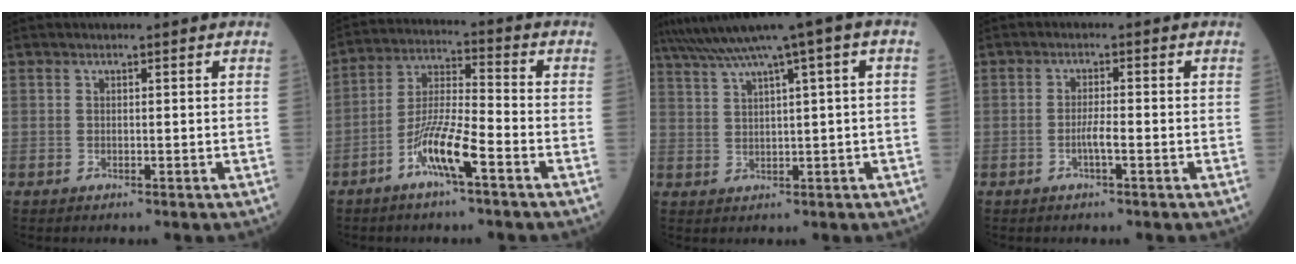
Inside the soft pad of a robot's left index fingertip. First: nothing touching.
{"total": 8.9, "force": [-4.8, 0.8, 7.5], "torque": [-0.155, -0.001, -0.094]}
{"total": 8.5, "force": [5.0, -1.0, 6.8], "torque": [-0.116, 0.035, 0.086]}
{"total": 2.2, "force": [-1.0, 0.1, 2.0], "torque": [-0.037, -0.002, -0.021]}